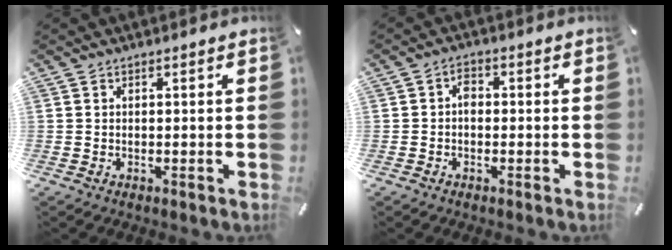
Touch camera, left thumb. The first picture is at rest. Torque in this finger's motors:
{"motor_torque": [-0.23, 0.35, -0.01, -0.18, 0.08]}